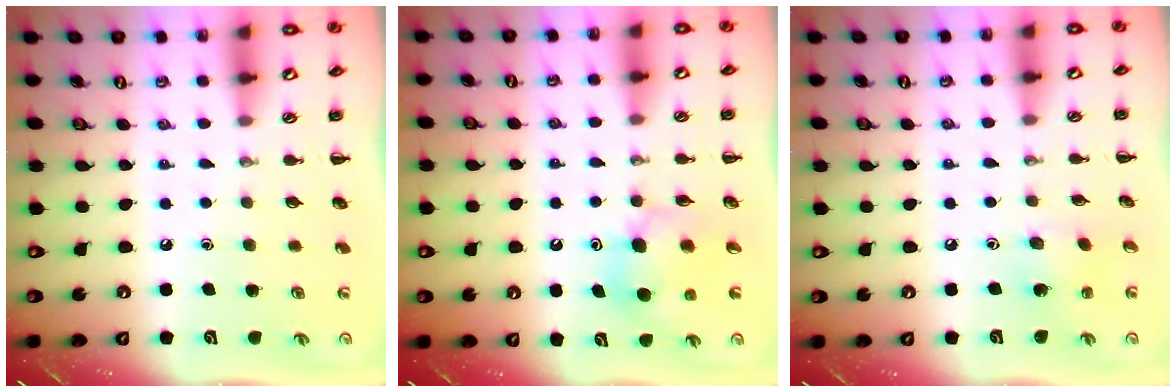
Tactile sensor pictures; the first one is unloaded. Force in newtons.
{"total": 7.7, "press": 7.6, "slide": 1.1}
{"total": 2.2, "press": 2.1, "slide": 0.6}